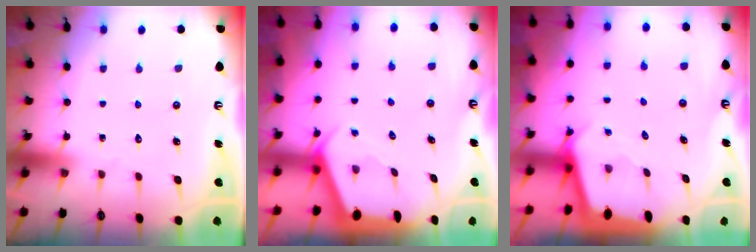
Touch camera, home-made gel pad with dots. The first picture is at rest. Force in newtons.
{"total": 2.3, "press": 2.3, "slide": 0.3}
{"total": 2.4, "press": 2.4, "slide": 0.2}